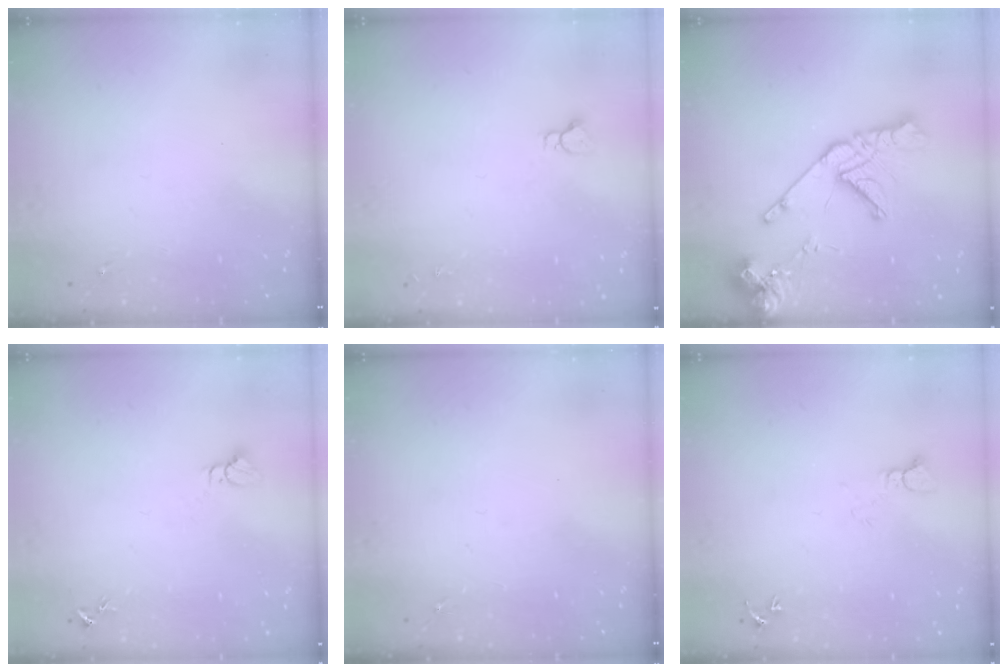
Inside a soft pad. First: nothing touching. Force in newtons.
{"total": 2.9, "press": 2.9, "slide": 0.2}
{"total": 16.1, "press": 16.0, "slide": 2.0}
{"total": 2.8, "press": 2.8, "slide": 0.1}
{"total": 0.0}
{"total": 4.2, "press": 4.1, "slide": 0.4}